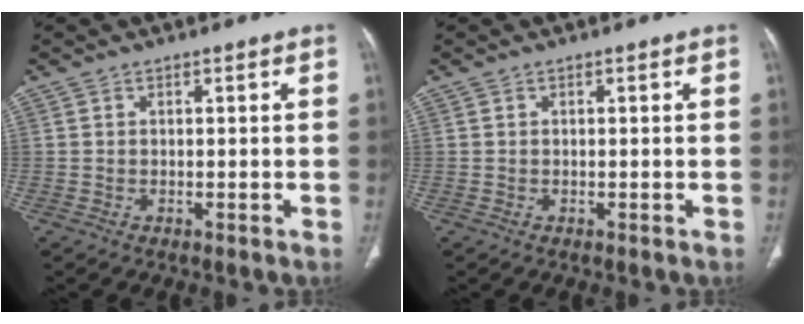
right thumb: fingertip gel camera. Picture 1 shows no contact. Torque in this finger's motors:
{"motor_torque": [0.10, 0.14, -0.10, 0.09, 0.02]}